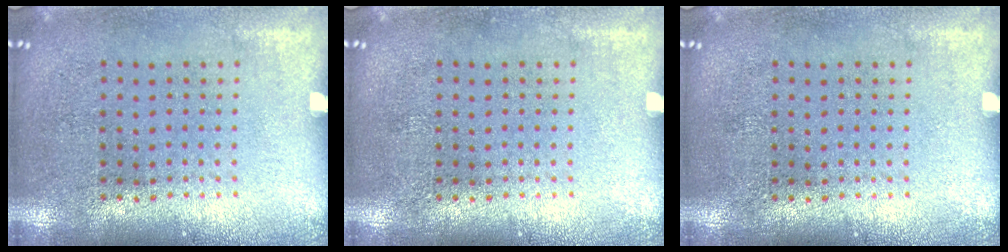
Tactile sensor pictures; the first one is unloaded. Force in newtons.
{"total": 0.0}
{"total": 0.0}